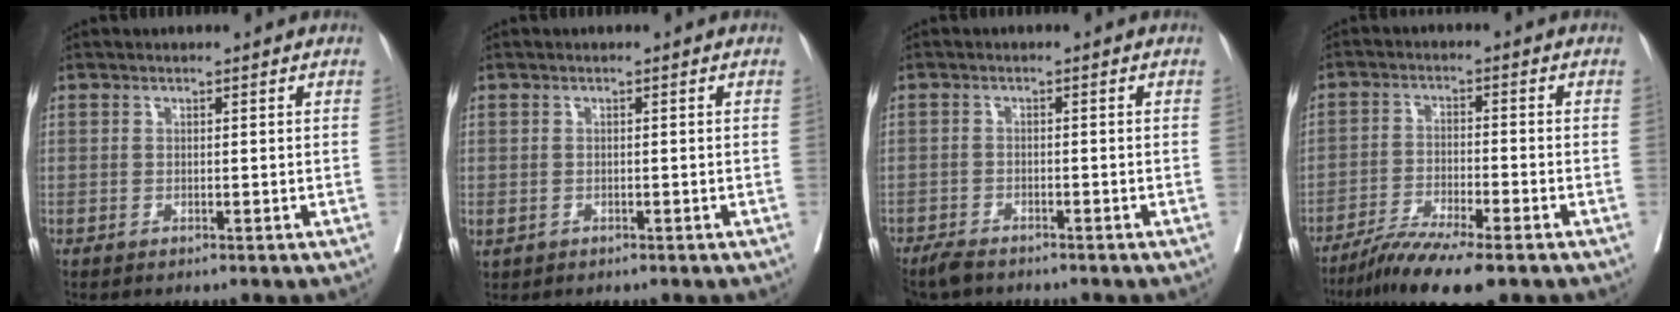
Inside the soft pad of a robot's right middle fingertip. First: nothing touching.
{"total": 1.0, "force": [-0.2, 0.6, 0.7], "torque": [-0.015, 0.001, 0.002]}
{"total": 4.5, "force": [-4.0, 1.4, 1.5], "torque": [-0.022, -0.010, -0.069]}
{"total": 8.7, "force": [-6.6, 0.1, 5.7], "torque": [-0.093, -0.025, -0.114]}